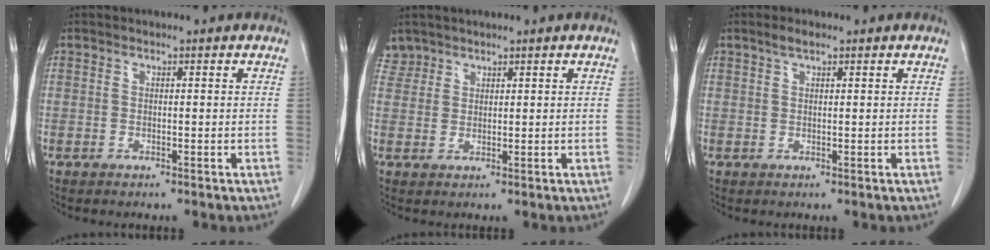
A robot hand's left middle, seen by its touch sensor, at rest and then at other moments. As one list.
[{"total": 2.3, "force": [2.0, 1.2, -0.5], "torque": [0.013, 0.009, 0.039]}, {"total": 1.7, "force": [1.2, 0.4, 1.1], "torque": [-0.025, 0.007, 0.023]}]